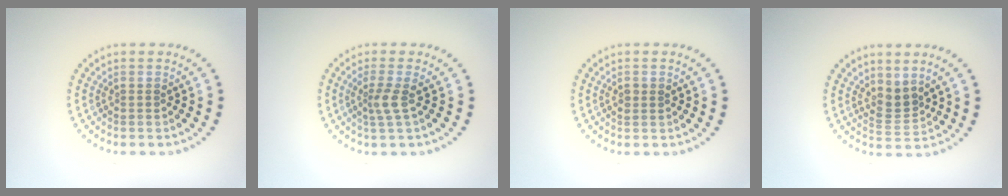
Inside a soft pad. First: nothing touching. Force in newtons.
{"total": 2.0, "press": 1.4, "slide": 1.3}
{"total": 1.0, "press": 1.0, "slide": 0.1}
{"total": 2.3, "press": 1.6, "slide": 1.6}